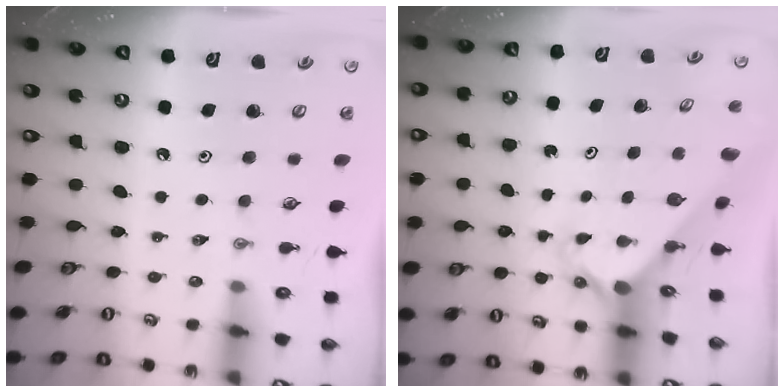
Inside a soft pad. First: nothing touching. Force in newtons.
{"total": 2.6, "press": 2.6, "slide": 0.2}